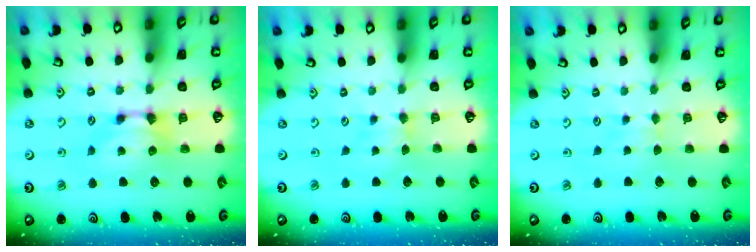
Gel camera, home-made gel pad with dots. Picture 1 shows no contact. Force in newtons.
{"total": 2.6, "press": 2.6, "slide": 0.5}
{"total": 2.6, "press": 2.5, "slide": 0.2}